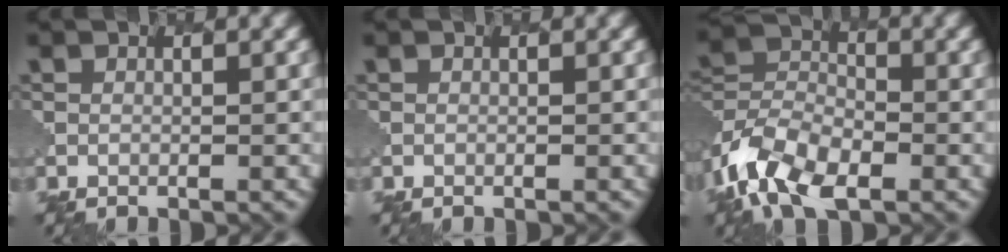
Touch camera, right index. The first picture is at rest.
{"total": 0.0}
{"total": 8.9, "force": [-5.4, 4.8, 5.2], "torque": [-0.109, -0.010, -0.113]}